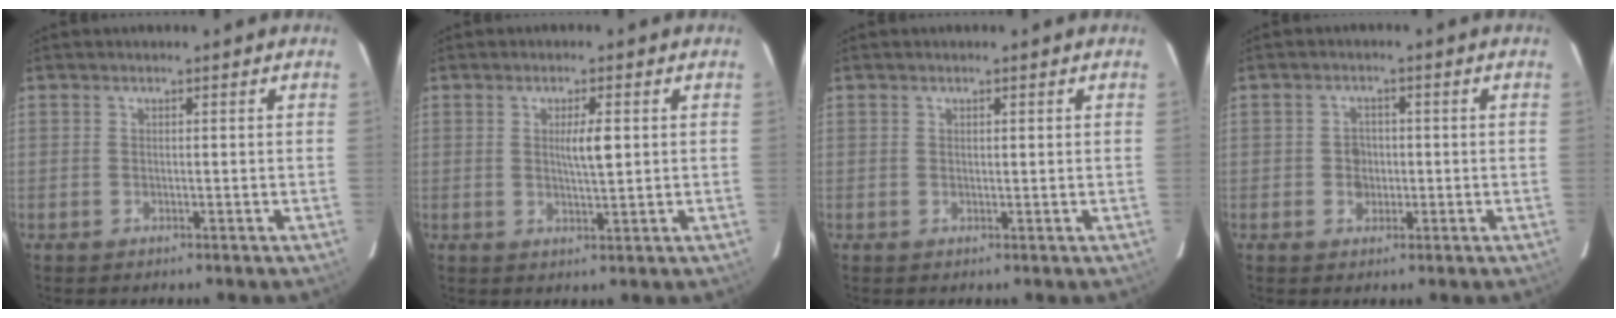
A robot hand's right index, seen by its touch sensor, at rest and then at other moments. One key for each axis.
{"total": 3.5, "fx": 0.6, "fy": 0.4, "fz": 3.4, "tx": -0.058, "ty": -0.003, "tz": 0.010}
{"total": 0.6, "fx": 0.3, "fy": 0.2, "fz": 0.4, "tx": -0.009, "ty": -0.001, "tz": 0.005}
{"total": 2.5, "fx": -0.3, "fy": 2.2, "fz": 1.2, "tx": -0.012, "ty": 0.005, "tz": -0.003}